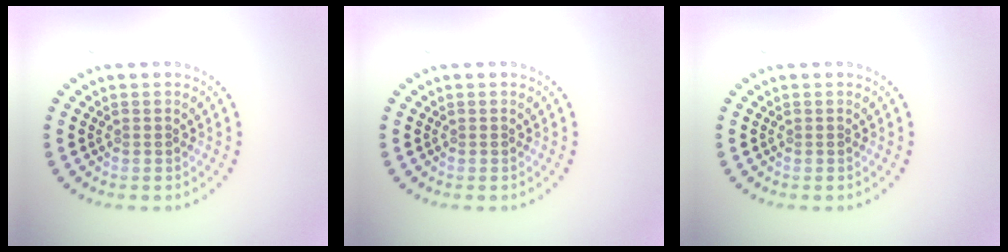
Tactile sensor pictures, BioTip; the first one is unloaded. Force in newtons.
{"total": 0.0}
{"total": 0.0}